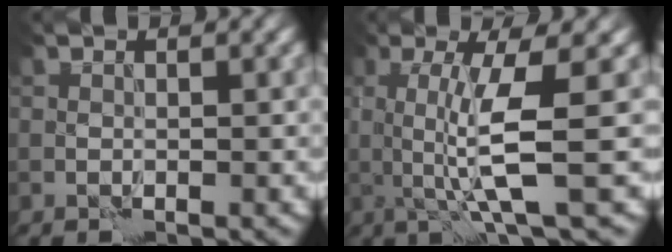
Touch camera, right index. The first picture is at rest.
{"total": 5.6, "force": [0.7, 0.6, 5.6], "torque": [-0.103, -0.006, 0.015]}